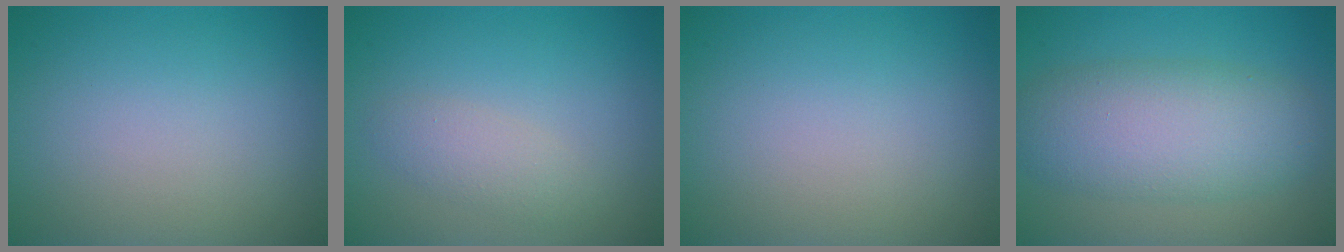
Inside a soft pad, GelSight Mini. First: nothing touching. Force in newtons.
{"total": 1.9, "press": 1.9, "slide": 0.0}
{"total": 0.0}
{"total": 7.2, "press": 7.2, "slide": 0.3}